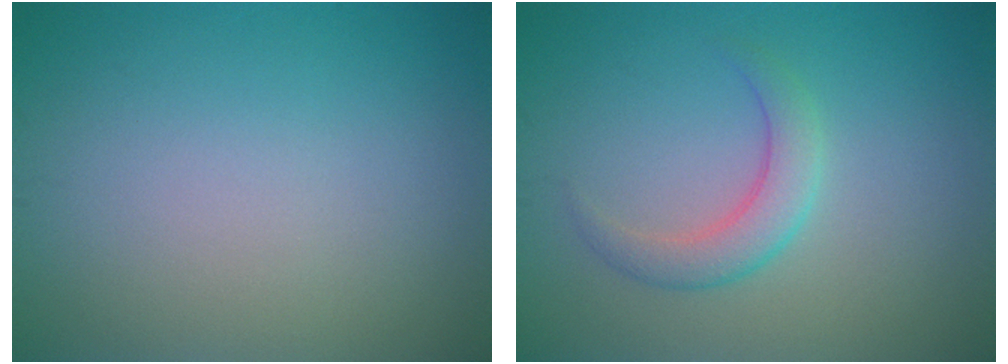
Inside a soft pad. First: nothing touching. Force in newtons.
{"total": 2.7, "press": 2.7, "slide": 0.1}